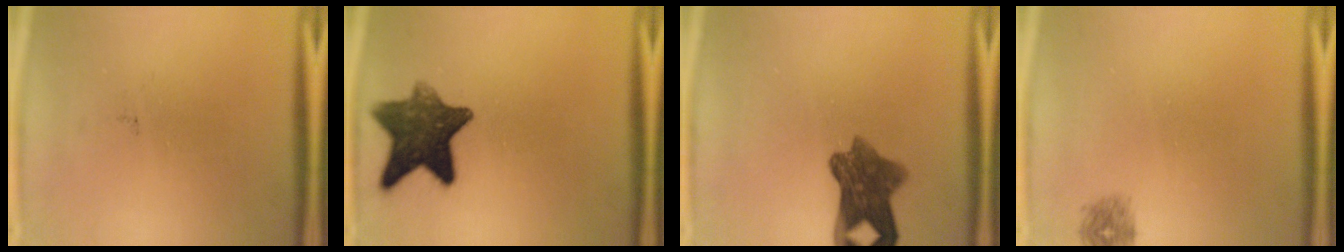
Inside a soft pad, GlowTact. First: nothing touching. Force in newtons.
{"total": 10.8}
{"total": 7.9}
{"total": 1.1}